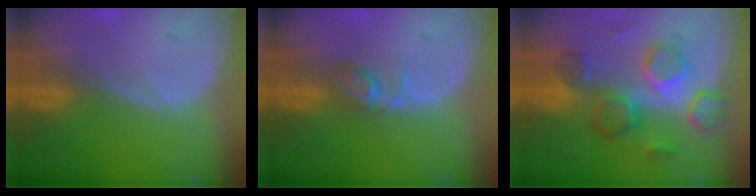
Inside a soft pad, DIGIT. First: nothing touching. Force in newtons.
{"total": 2.8, "press": 2.8, "slide": 0.4}
{"total": 8.8, "press": 8.5, "slide": 2.3}